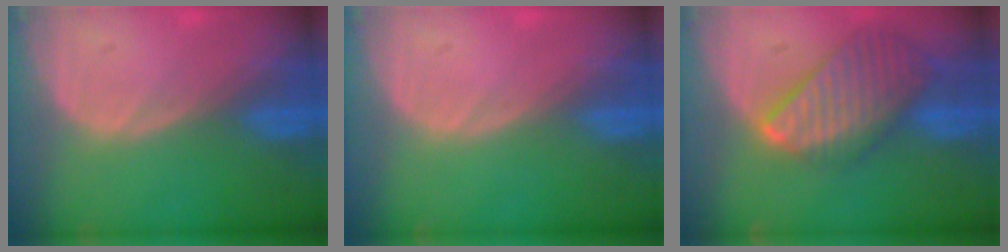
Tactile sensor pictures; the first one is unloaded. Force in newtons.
{"total": 0.0}
{"total": 9.9, "press": 8.5, "slide": 5.0}